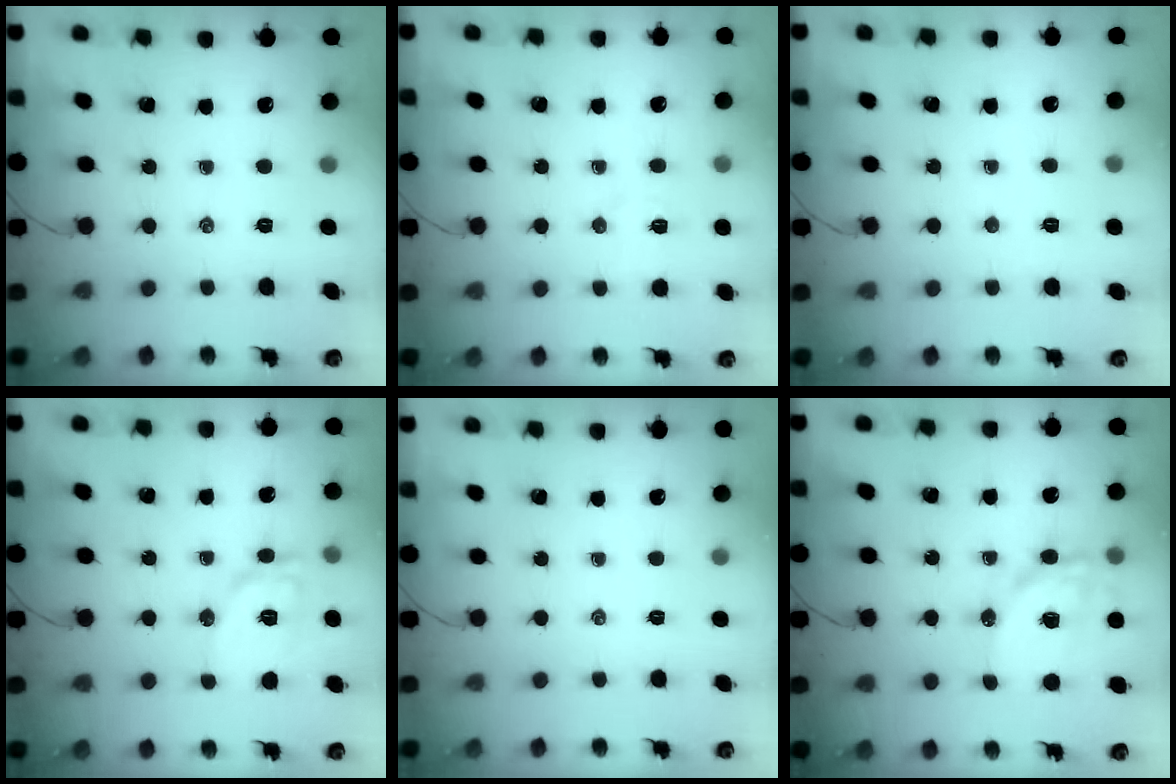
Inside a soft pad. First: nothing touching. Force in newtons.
{"total": 4.5, "press": 4.3, "slide": 1.2}
{"total": 2.5, "press": 2.4, "slide": 0.7}
{"total": 11.8, "press": 11.8, "slide": 0.7}
{"total": 0.0}
{"total": 16.3, "press": 15.9, "slide": 3.7}